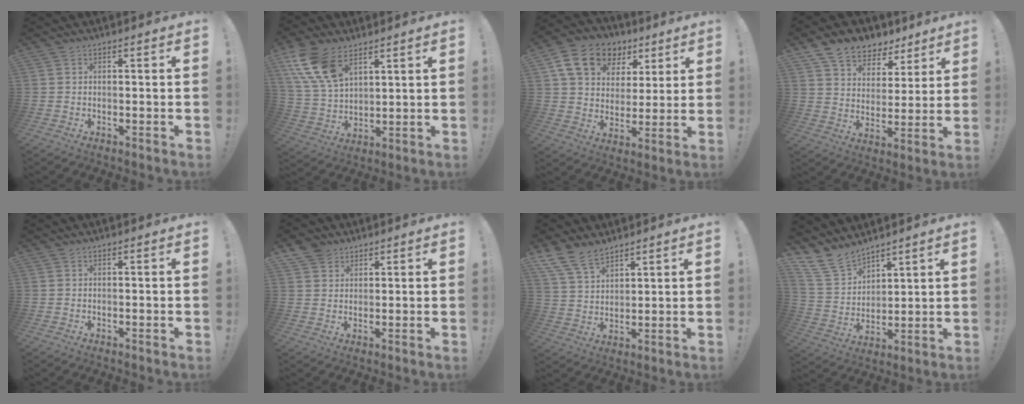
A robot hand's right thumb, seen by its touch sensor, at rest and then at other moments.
{"total": 14.1, "force": [8.3, 7.8, 8.3], "torque": [-0.180, -0.029, 0.161]}
{"total": 16.8, "force": [8.4, 12.1, 8.1], "torque": [-0.128, -0.032, 0.161]}
{"total": 10.4, "force": [7.5, 6.7, 2.6], "torque": [-0.048, -0.055, 0.148]}
{"total": 0.0}
{"total": 4.5, "force": [3.2, 3.1, 0.6], "torque": [-0.013, -0.015, 0.062]}
{"total": 9.6, "force": [7.6, 4.6, 3.7], "torque": [-0.079, -0.041, 0.151]}
{"total": 12.4, "force": [10.4, 5.9, 3.5], "torque": [-0.086, -0.069, 0.203]}